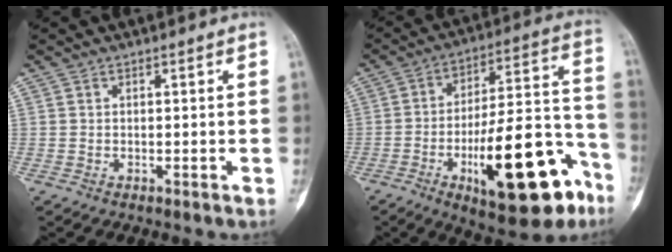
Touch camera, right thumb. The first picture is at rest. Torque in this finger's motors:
{"motor_torque": [2.86, 2.16, 2.16, -0.61, 0.52]}